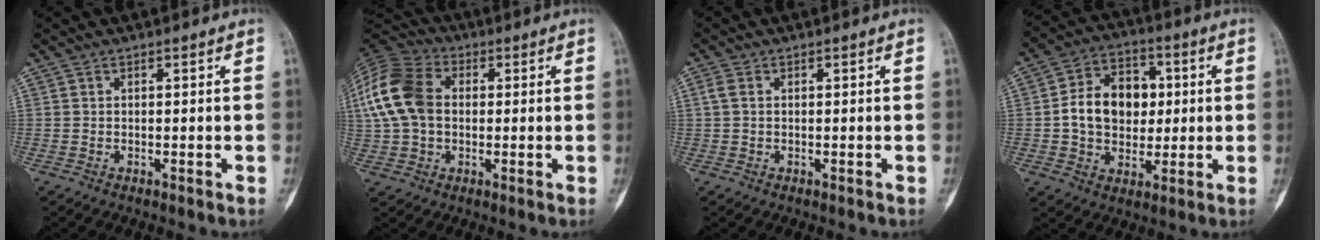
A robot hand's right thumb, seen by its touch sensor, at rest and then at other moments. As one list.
[{"total": 15.1, "force": [1.5, 10.8, 10.5], "torque": [-0.213, 0.027, 0.022]}, {"total": 1.9, "force": [0.3, 1.3, 1.3], "torque": [-0.036, 0.006, 0.007]}, {"total": 13.6, "force": [0.8, 10.1, 9.1], "torque": [-0.116, 0.017, 0.011]}]